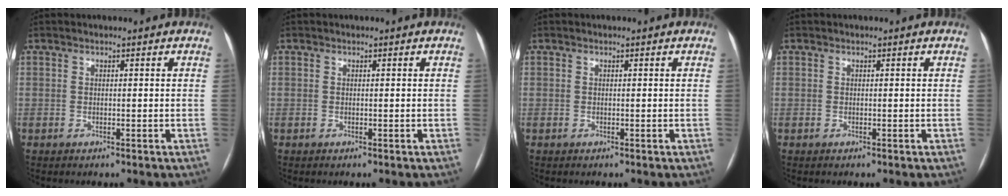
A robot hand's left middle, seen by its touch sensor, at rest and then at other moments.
{"total": 0.0}
{"total": 0.0}
{"total": 0.0}